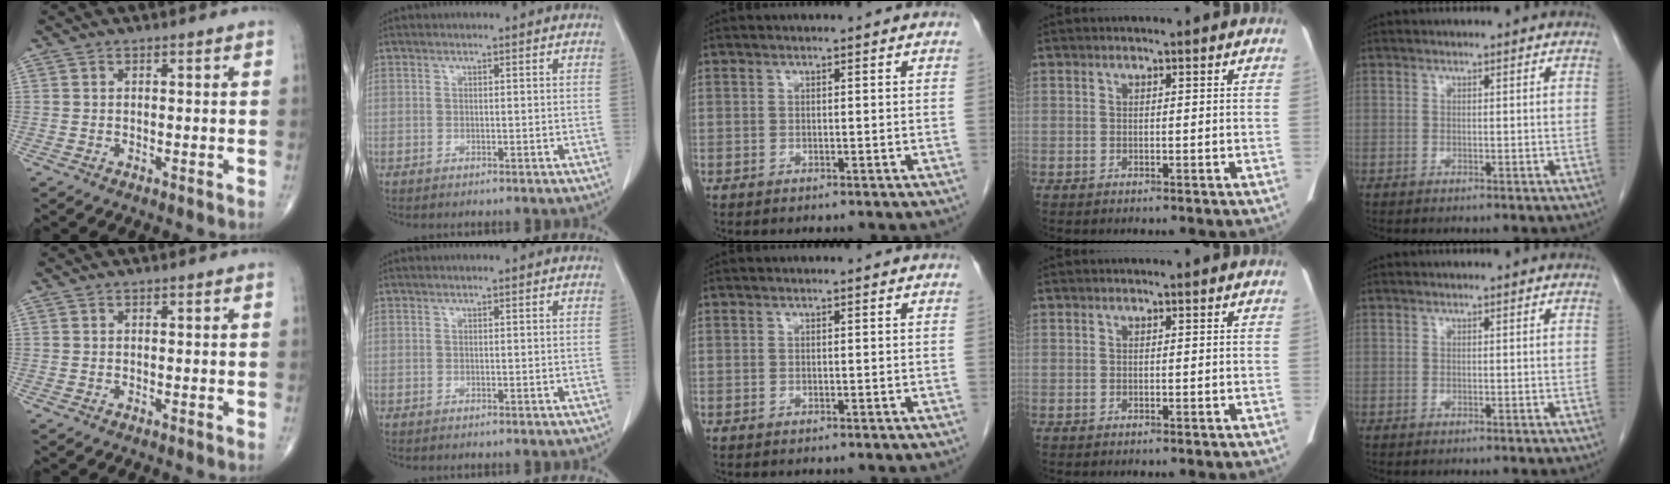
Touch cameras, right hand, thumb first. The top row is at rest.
{}